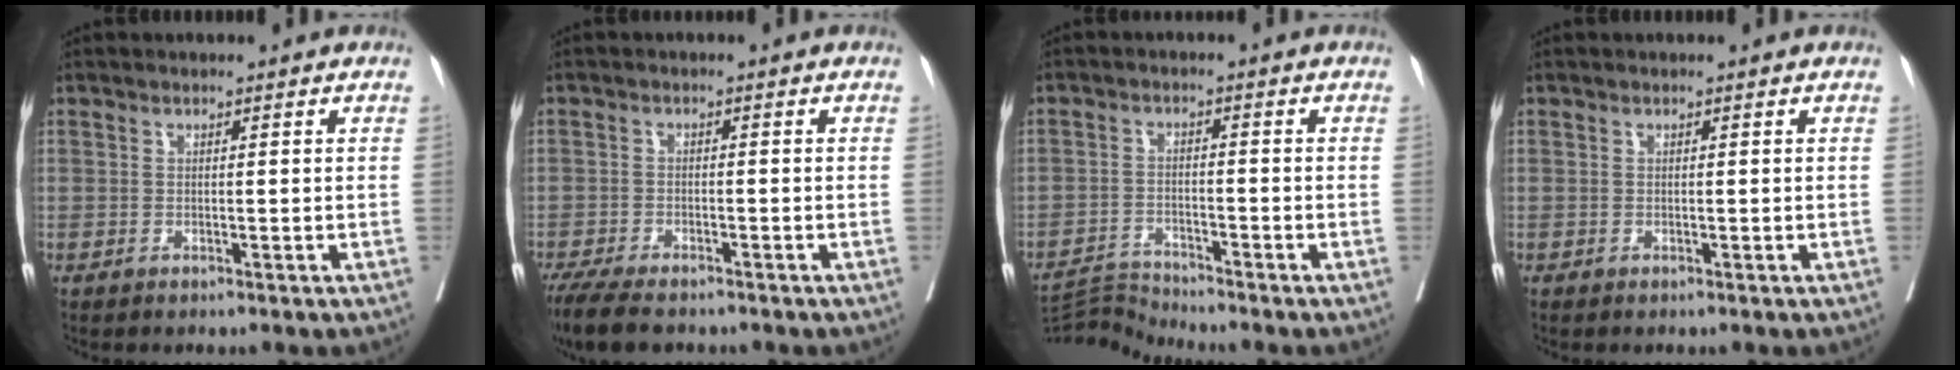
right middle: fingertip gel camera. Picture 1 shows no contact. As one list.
[{"total": 7.8, "force": [-6.3, 2.1, 4.1], "torque": [-0.065, -0.014, -0.103]}, {"total": 5.0, "force": [-4.3, -2.2, -1.4], "torque": [0.018, -0.012, -0.077]}, {"total": 0.0}]